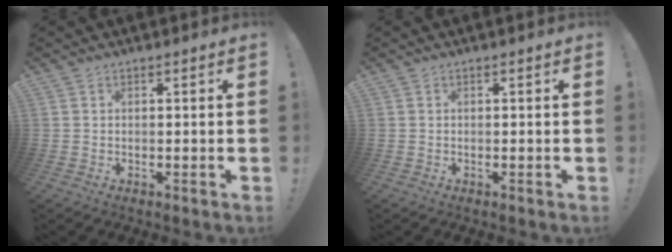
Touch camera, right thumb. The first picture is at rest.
{"total": 0.0}